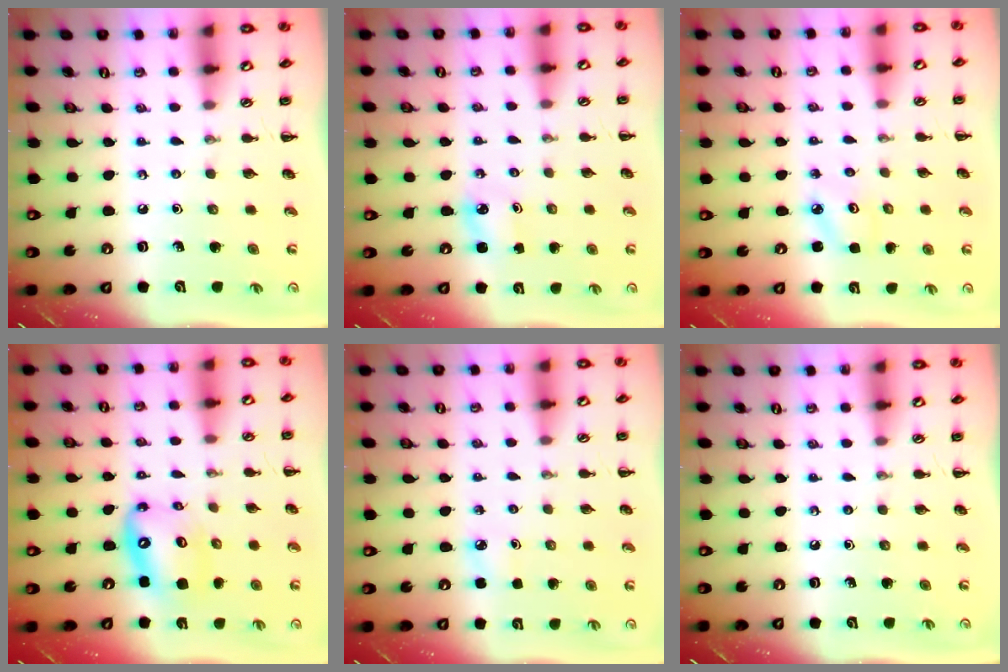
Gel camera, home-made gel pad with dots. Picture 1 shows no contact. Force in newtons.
{"total": 2.2, "press": 2.1, "slide": 0.4}
{"total": 2.9, "press": 2.8, "slide": 0.5}
{"total": 12.7, "press": 12.2, "slide": 3.3}
{"total": 3.6, "press": 3.4, "slide": 1.3}
{"total": 0.0}